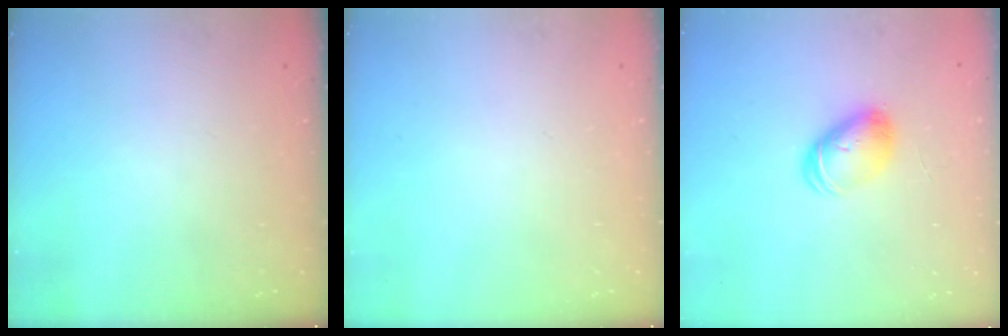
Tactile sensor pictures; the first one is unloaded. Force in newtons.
{"total": 0.0}
{"total": 8.0, "press": 7.9, "slide": 0.4}